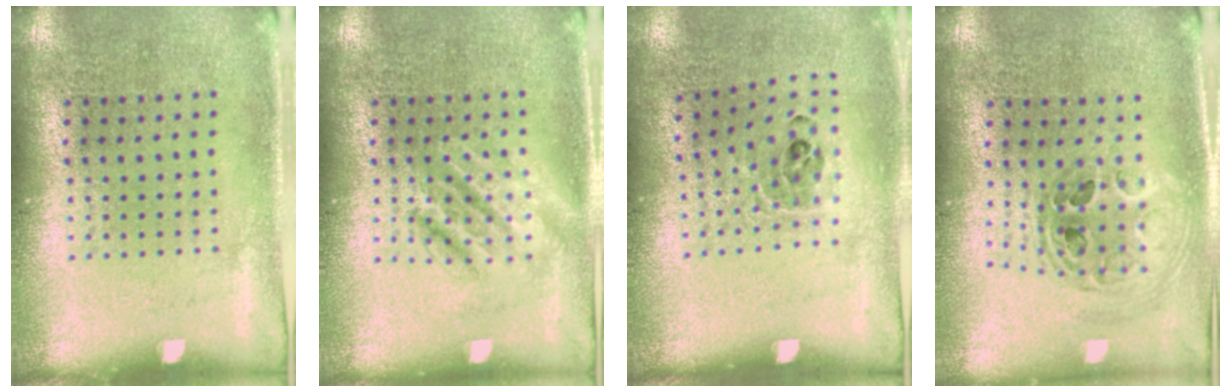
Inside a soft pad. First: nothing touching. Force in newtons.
{"total": 2.6, "press": 2.5, "slide": 0.3}
{"total": 0.9, "press": 0.8, "slide": 0.4}
{"total": 0.9, "press": 0.8, "slide": 0.1}